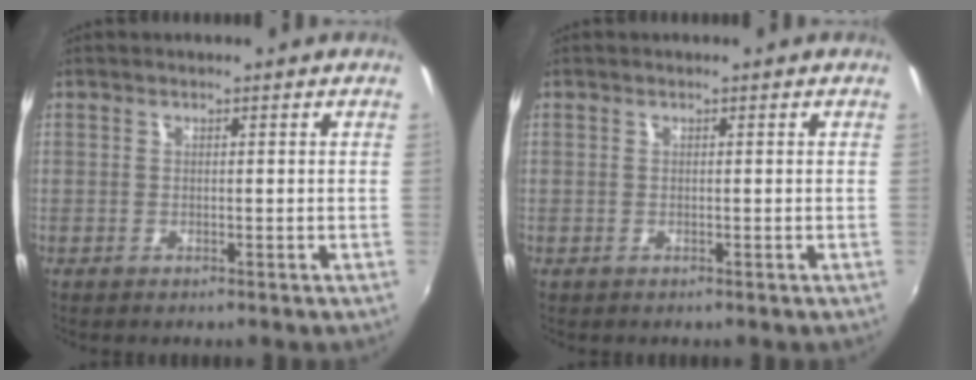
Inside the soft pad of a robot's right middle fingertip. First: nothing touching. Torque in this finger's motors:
{"motor_torque": [0.72, -0.56, -0.01, 0.02]}